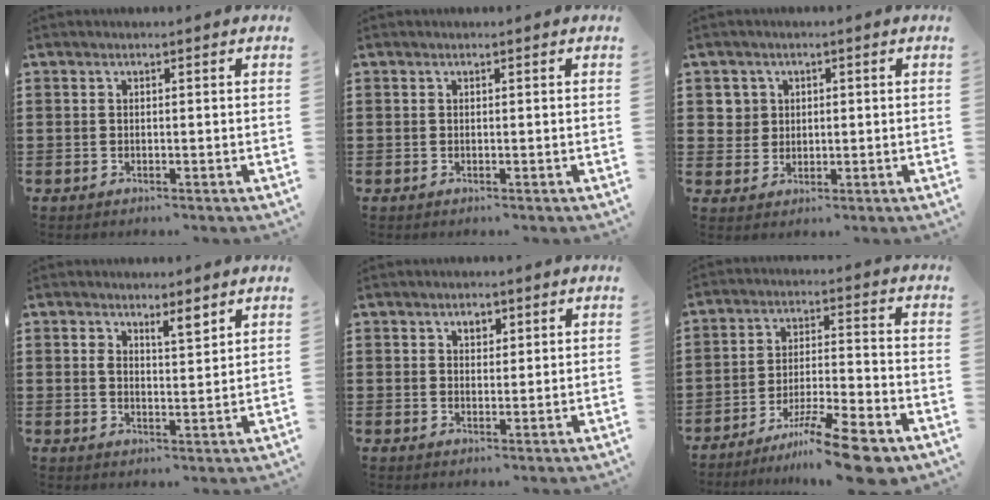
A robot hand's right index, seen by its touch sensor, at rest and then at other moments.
{"total": 0.0}
{"total": 3.1, "force": [1.0, 2.9, 0.5], "torque": [-0.024, 0.012, 0.017]}
{"total": 3.4, "force": [2.5, 0.9, 2.2], "torque": [-0.039, -0.001, 0.043]}
{"total": 1.9, "force": [1.0, 1.3, 0.9], "torque": [-0.014, 0.003, 0.017]}
{"total": 10.6, "force": [-8.3, 0.9, 6.6], "torque": [-0.110, 0.017, -0.156]}